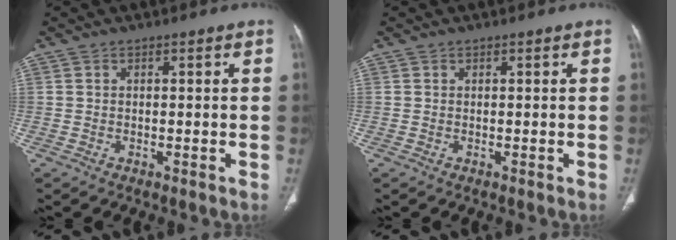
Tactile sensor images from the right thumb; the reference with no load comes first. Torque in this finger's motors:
{"motor_torque": [0.00, 0.00, -0.07, 0.07, 0.01]}